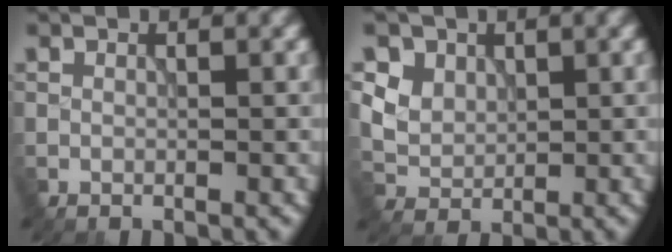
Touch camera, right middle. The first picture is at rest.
{"total": 4.9, "force": [2.5, 3.7, 2.0], "torque": [-0.049, 0.003, 0.047]}